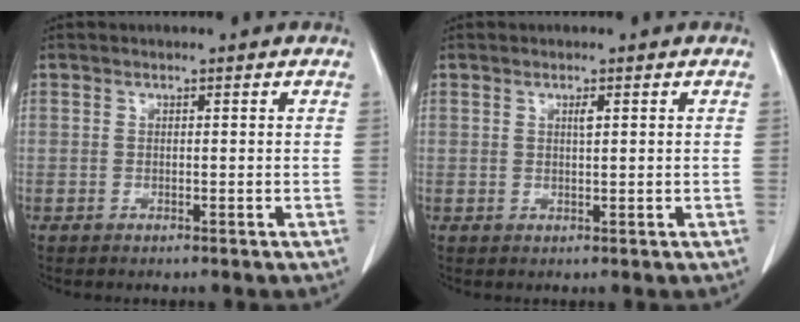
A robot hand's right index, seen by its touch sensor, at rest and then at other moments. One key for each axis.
{"total": 0.9, "fx": 0.4, "fy": 0.1, "fz": 0.8, "tx": -0.020, "ty": -0.001, "tz": 0.006}